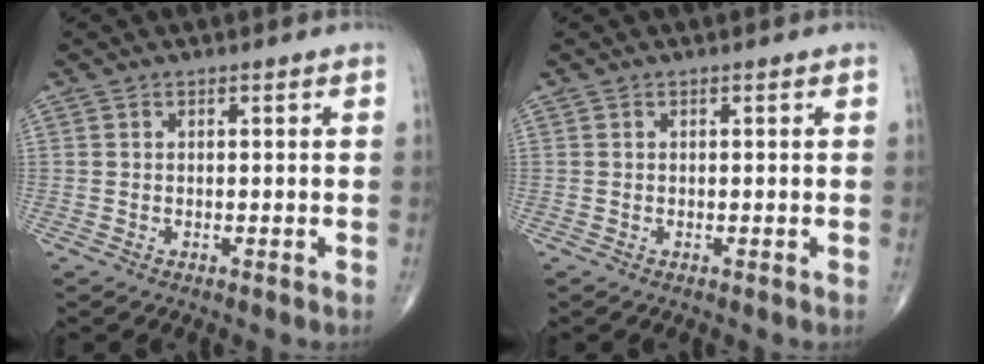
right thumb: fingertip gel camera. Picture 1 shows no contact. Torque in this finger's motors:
{"motor_torque": [0.00, 0.00, 0.06, 0.07, 0.00]}